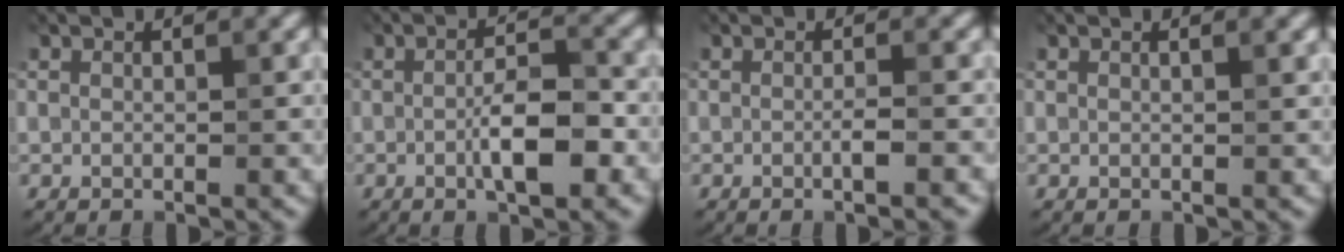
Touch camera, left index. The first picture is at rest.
{"total": 4.9, "force": [-1.2, 1.2, 4.6], "torque": [-0.084, 0.007, -0.024]}
{"total": 1.5, "force": [-0.5, -0.1, 1.4], "torque": [-0.029, 0.002, -0.010]}
{"total": 1.0, "force": [0.5, 0.0, 0.8], "torque": [-0.016, 0.004, 0.009]}